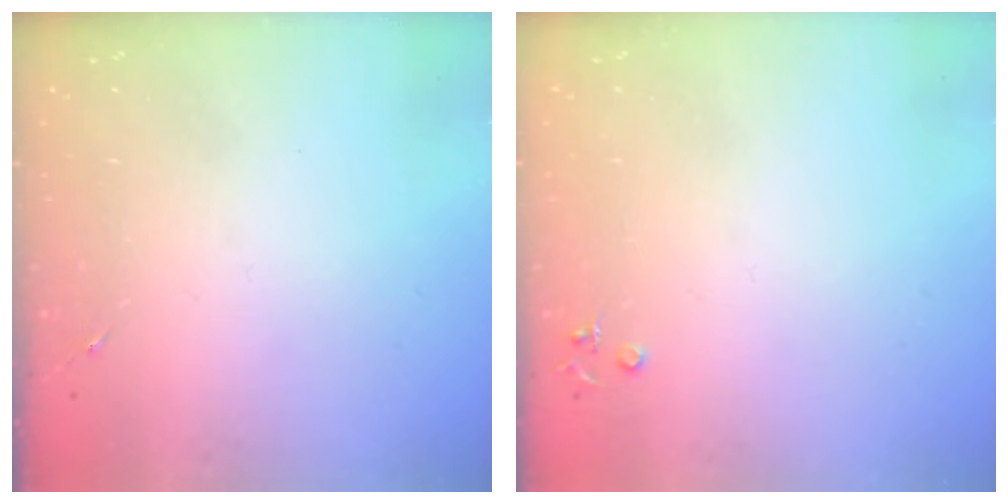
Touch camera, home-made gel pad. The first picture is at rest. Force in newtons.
{"total": 3.9, "press": 3.8, "slide": 0.6}